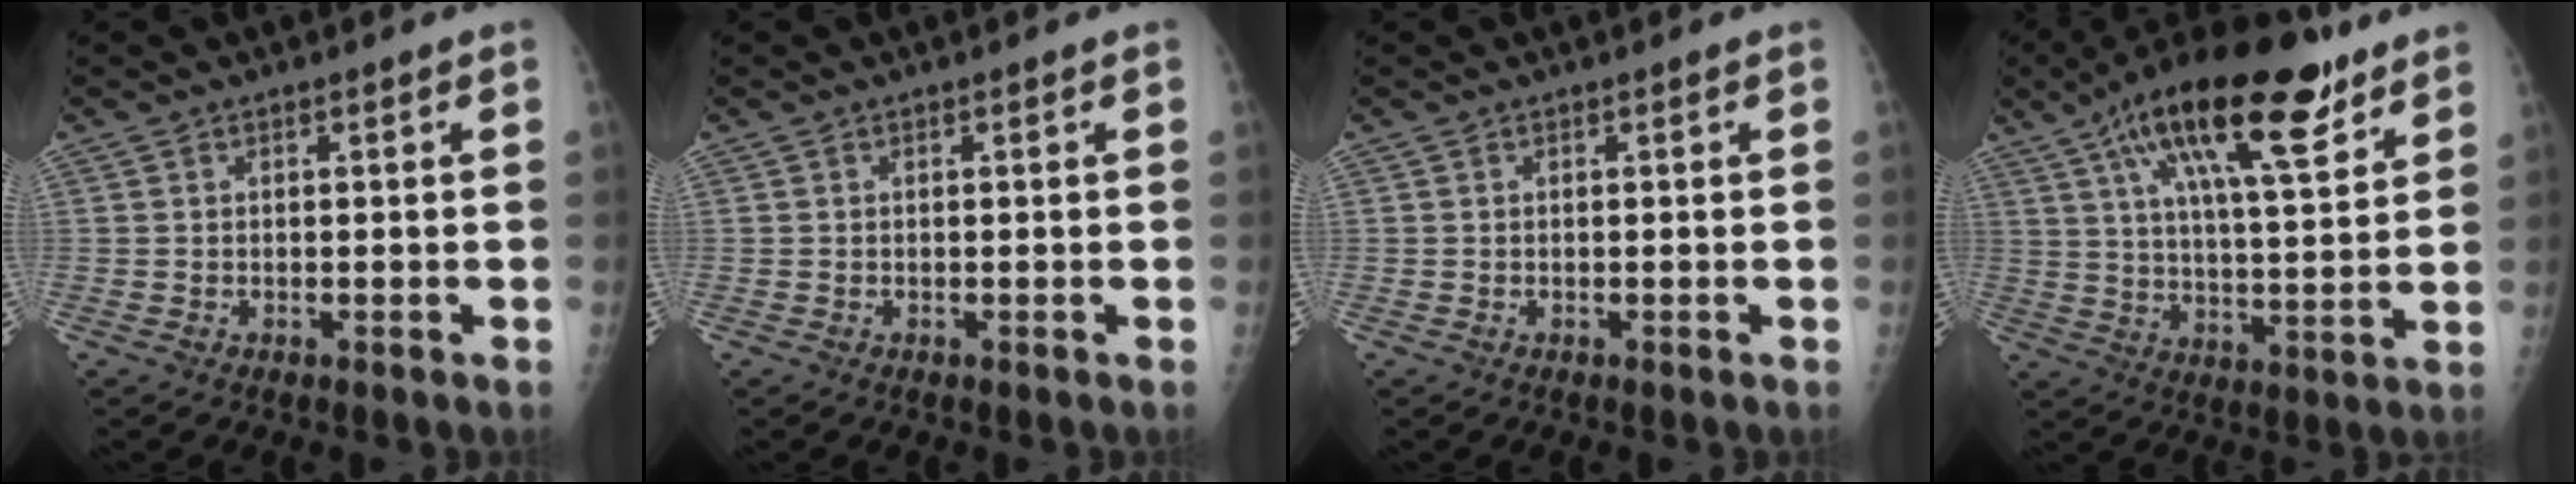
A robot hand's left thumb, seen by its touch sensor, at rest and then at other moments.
{"total": 0.0}
{"total": 0.0}
{"total": 21.7, "force": [12.0, 7.1, 16.6], "torque": [-0.258, -0.030, 0.196]}